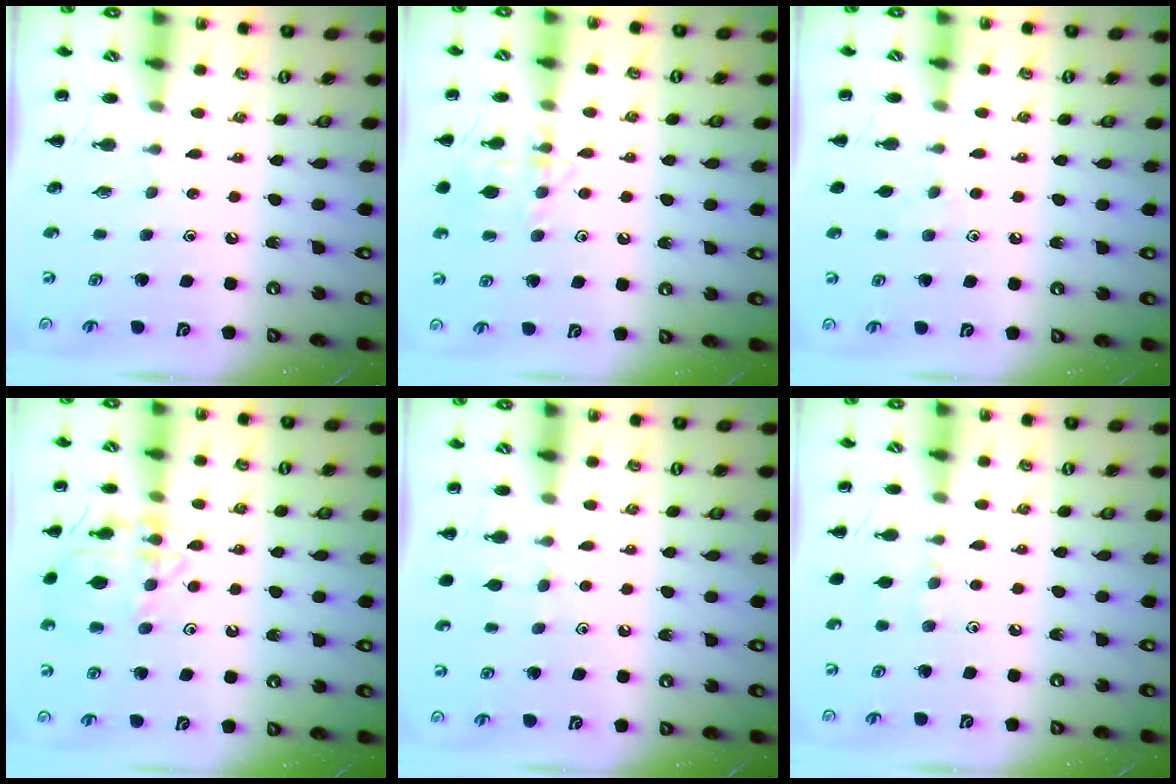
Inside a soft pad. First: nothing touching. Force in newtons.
{"total": 12.2, "press": 12.1, "slide": 1.0}
{"total": 3.2, "press": 3.0, "slide": 1.3}
{"total": 14.5, "press": 14.5, "slide": 0.2}
{"total": 4.4, "press": 4.1, "slide": 1.6}
{"total": 2.9, "press": 2.7, "slide": 1.0}